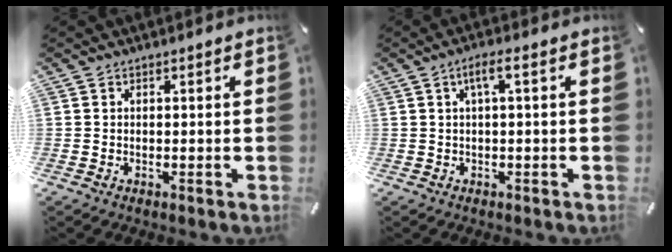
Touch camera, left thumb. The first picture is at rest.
{"total": 3.7, "force": [0.6, 0.5, 3.6], "torque": [-0.069, 0.004, 0.008]}